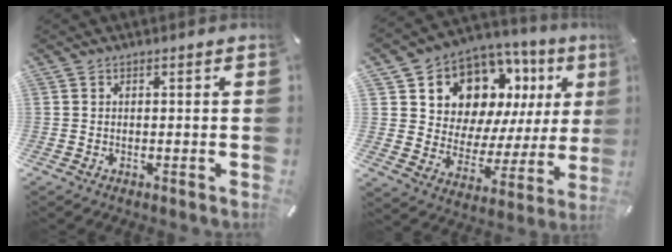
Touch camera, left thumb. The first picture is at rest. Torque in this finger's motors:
{"motor_torque": [2.51, 2.51, 1.49, -1.28, 0.10]}